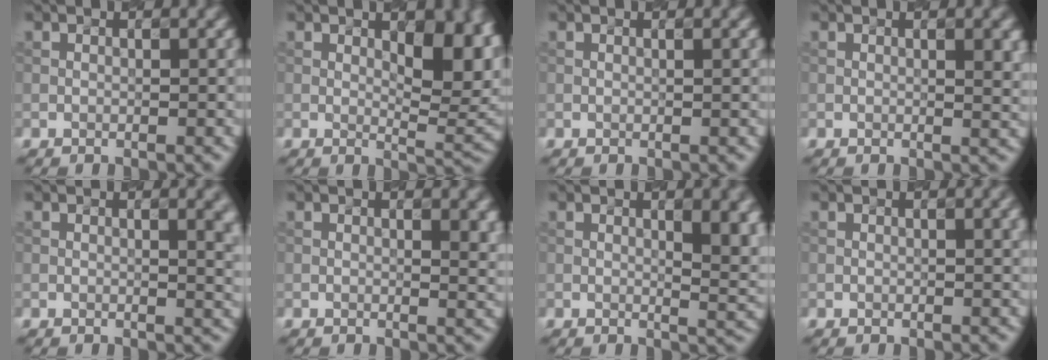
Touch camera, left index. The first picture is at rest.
{"total": 8.3, "force": [2.0, 3.3, 7.3], "torque": [-0.099, -0.003, 0.042]}
{"total": 0.6, "force": [0.1, 0.3, 0.6], "torque": [-0.006, 0.002, -0.001]}
{"total": 3.1, "force": [0.7, 1.0, 2.8], "torque": [-0.027, 0.005, 0.014]}
{"total": 4.3, "force": [1.0, 1.8, 3.8], "torque": [-0.021, 0.010, 0.016]}
{"total": 3.6, "force": [1.1, 1.5, 3.2], "torque": [-0.024, 0.007, 0.020]}
{"total": 6.4, "force": [1.7, 2.3, 5.7], "torque": [-0.047, 0.003, 0.030]}
{"total": 2.5, "force": [0.7, 0.8, 2.2], "torque": [-0.020, 0.006, 0.008]}